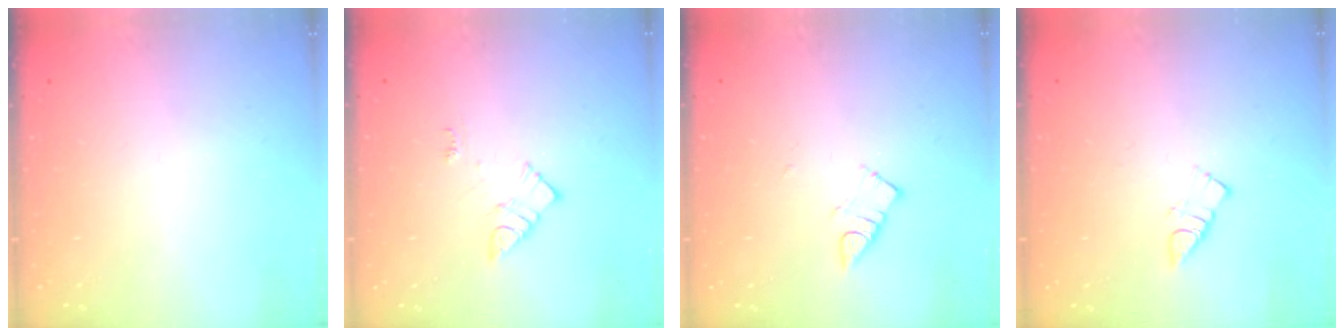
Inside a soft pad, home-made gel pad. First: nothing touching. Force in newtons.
{"total": 8.3, "press": 8.2, "slide": 0.5}
{"total": 4.2, "press": 4.2, "slide": 0.6}
{"total": 4.0, "press": 4.0, "slide": 0.4}